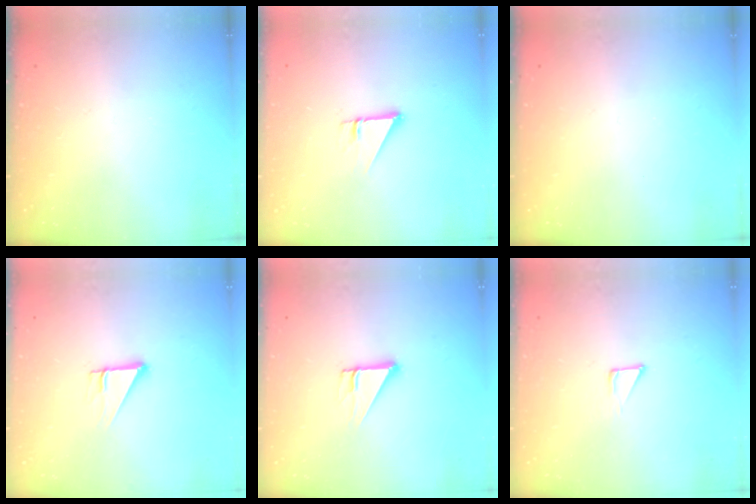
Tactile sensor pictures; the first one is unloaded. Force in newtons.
{"total": 2.7, "press": 2.7, "slide": 0.1}
{"total": 0.0}
{"total": 4.2, "press": 4.2, "slide": 0.3}
{"total": 4.3, "press": 4.3, "slide": 0.4}
{"total": 4.8, "press": 4.8, "slide": 0.4}